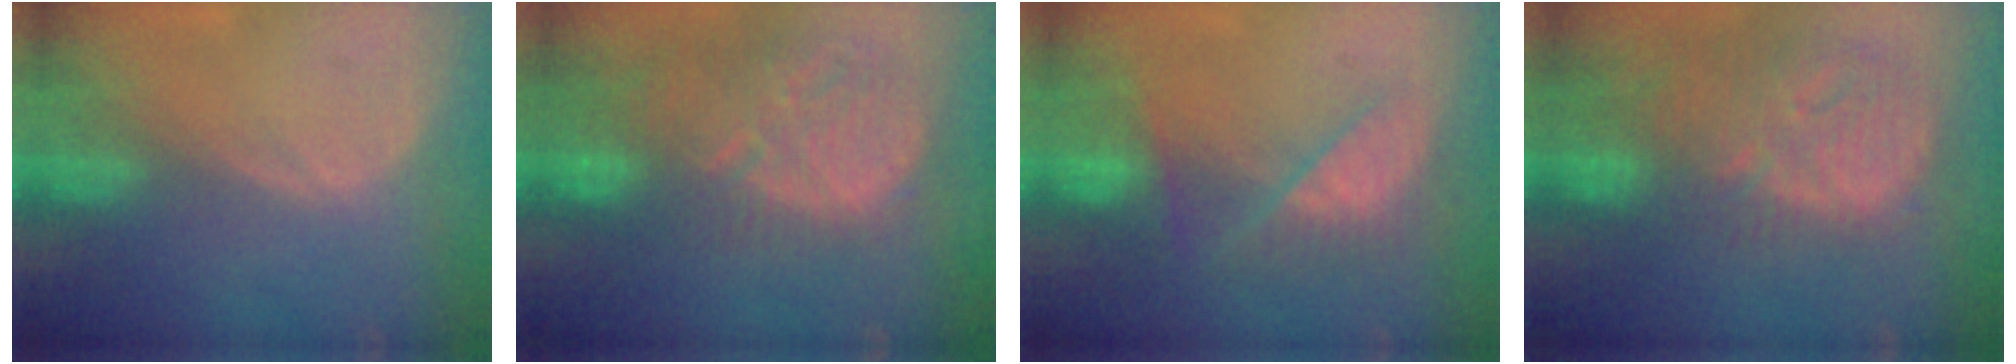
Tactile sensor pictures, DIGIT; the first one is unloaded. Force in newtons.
{"total": 13.2, "press": 11.5, "slide": 6.7}
{"total": 7.1, "press": 7.0, "slide": 1.4}
{"total": 13.4, "press": 11.6, "slide": 6.7}